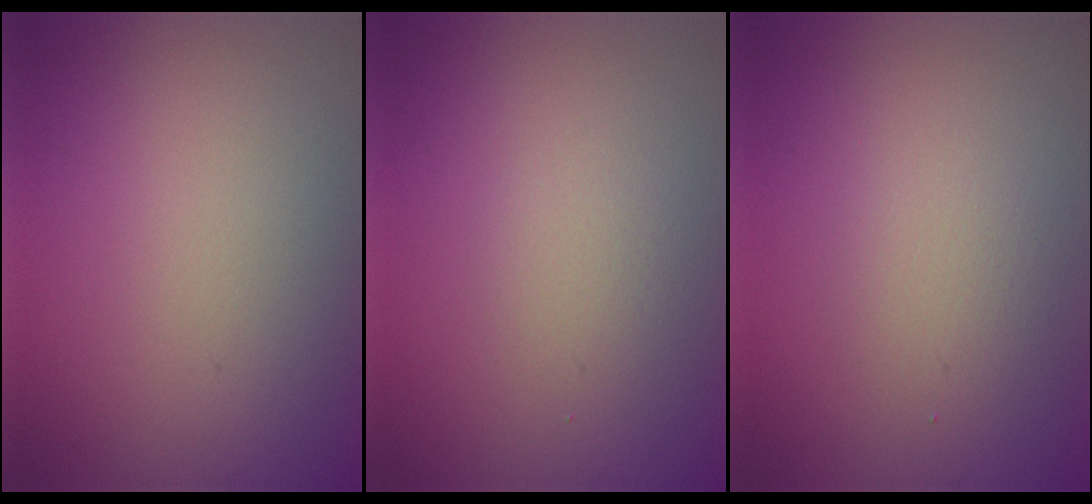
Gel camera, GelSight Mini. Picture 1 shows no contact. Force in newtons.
{"total": 1.2, "press": 1.2, "slide": 0.1}
{"total": 1.8, "press": 1.8, "slide": 0.0}